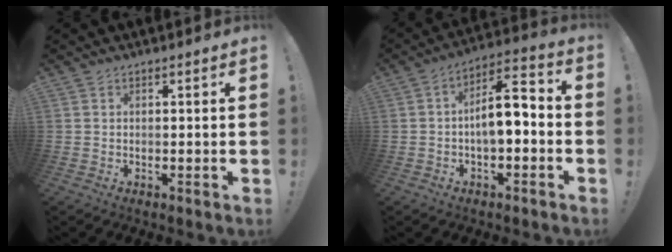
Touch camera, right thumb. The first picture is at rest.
{"total": 9.9, "force": [-1.0, 3.7, 9.2], "torque": [-0.138, 0.006, -0.016]}